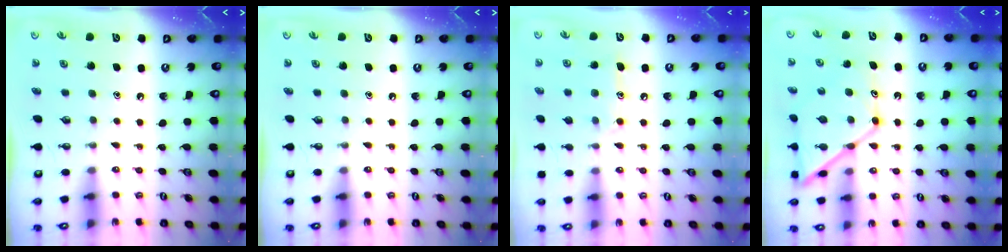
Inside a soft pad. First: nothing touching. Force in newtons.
{"total": 0.0}
{"total": 9.7, "press": 9.7, "slide": 0.6}
{"total": 13.8, "press": 13.8, "slide": 1.2}